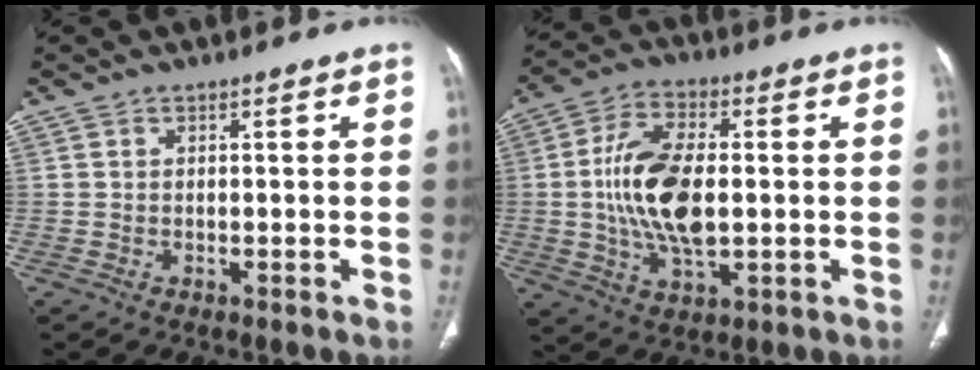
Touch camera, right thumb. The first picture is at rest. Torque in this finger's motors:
{"motor_torque": [2.75, 2.26, 1.51, -0.62, 0.20]}